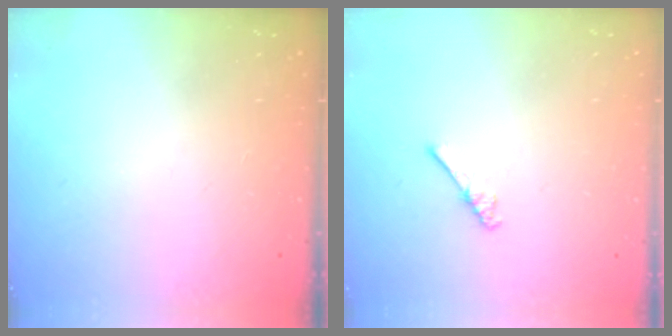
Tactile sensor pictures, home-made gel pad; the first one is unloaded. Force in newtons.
{"total": 2.6, "press": 2.6, "slide": 0.3}